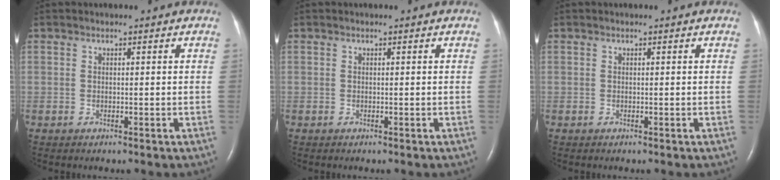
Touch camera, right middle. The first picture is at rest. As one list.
[{"total": 0.0}, {"total": 0.0}]